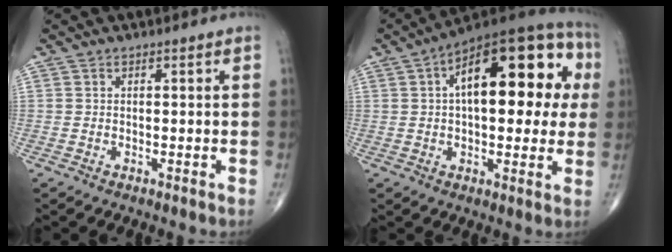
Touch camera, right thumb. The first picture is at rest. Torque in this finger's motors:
{"motor_torque": [0.23, 3.65, 1.96, 0.61, 0.17]}